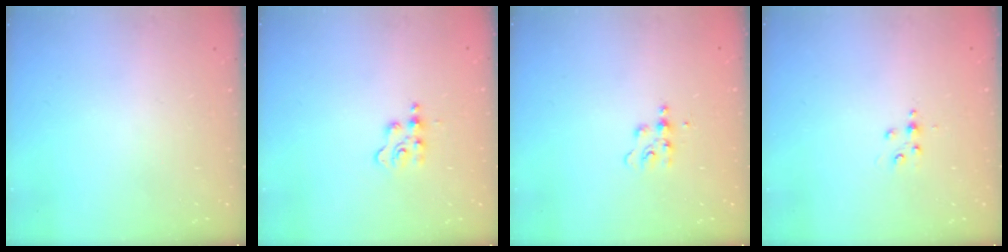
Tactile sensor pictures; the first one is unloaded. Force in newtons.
{"total": 3.1, "press": 3.1, "slide": 0.5}
{"total": 6.1, "press": 6.1, "slide": 0.8}
{"total": 3.2, "press": 3.2, "slide": 0.5}